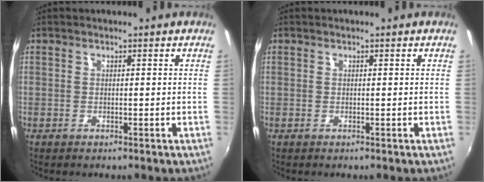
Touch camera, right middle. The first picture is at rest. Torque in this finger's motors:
{"motor_torque": [0.00, 0.00, 0.00, 0.00]}